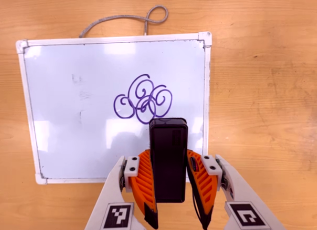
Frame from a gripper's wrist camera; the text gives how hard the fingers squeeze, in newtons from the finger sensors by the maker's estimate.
{"total": 4.4, "left": 3.5, "right": 5.3}